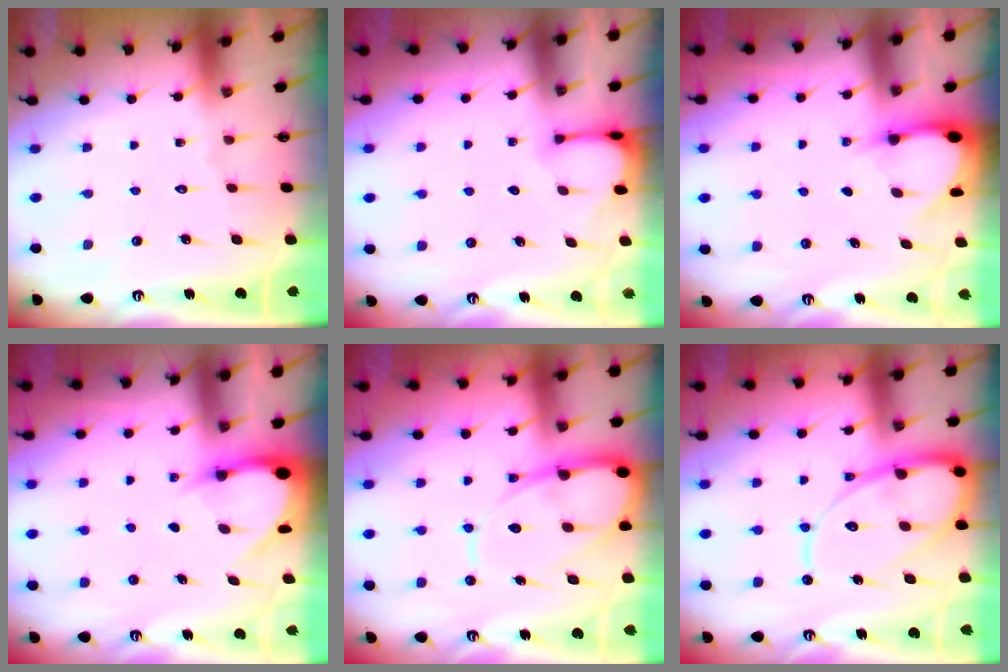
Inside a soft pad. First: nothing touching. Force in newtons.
{"total": 2.6, "press": 2.6, "slide": 0.3}
{"total": 3.0, "press": 3.0, "slide": 0.4}
{"total": 3.9, "press": 3.9, "slide": 0.2}
{"total": 12.3, "press": 12.3, "slide": 1.3}
{"total": 15.9, "press": 15.8, "slide": 1.7}